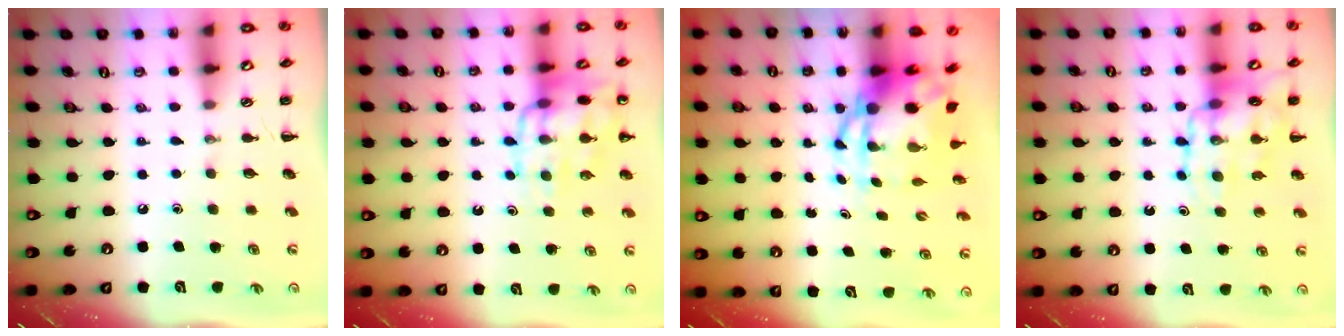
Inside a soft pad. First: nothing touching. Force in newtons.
{"total": 14.5, "press": 14.3, "slide": 2.4}
{"total": 8.3, "press": 7.9, "slide": 2.4}
{"total": 12.7, "press": 12.5, "slide": 2.4}